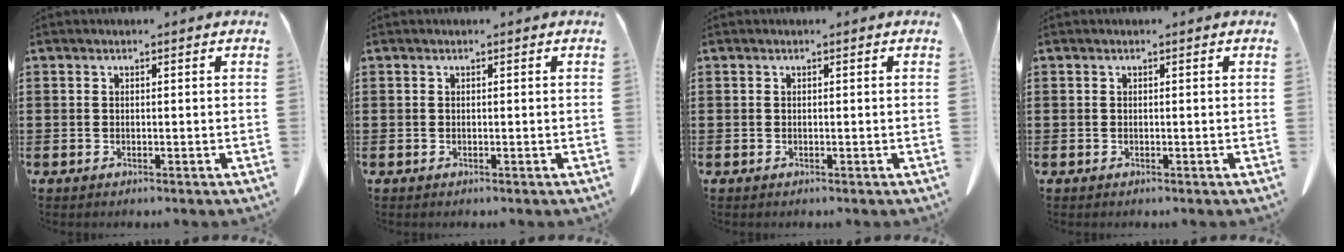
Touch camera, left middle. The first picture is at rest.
{"total": 0.0}
{"total": 0.0}
{"total": 0.0}